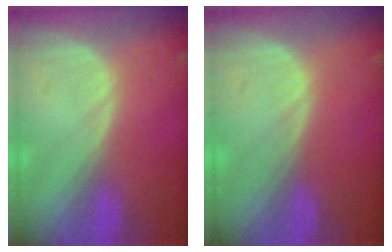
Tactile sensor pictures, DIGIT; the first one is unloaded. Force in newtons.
{"total": 0.0}